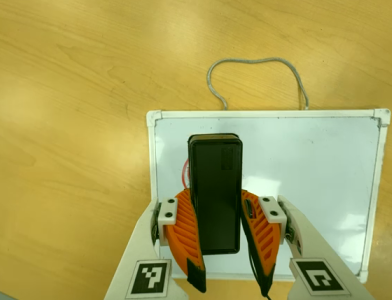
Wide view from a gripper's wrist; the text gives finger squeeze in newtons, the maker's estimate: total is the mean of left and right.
{"total": 8.9, "left": 8.0, "right": 9.9}